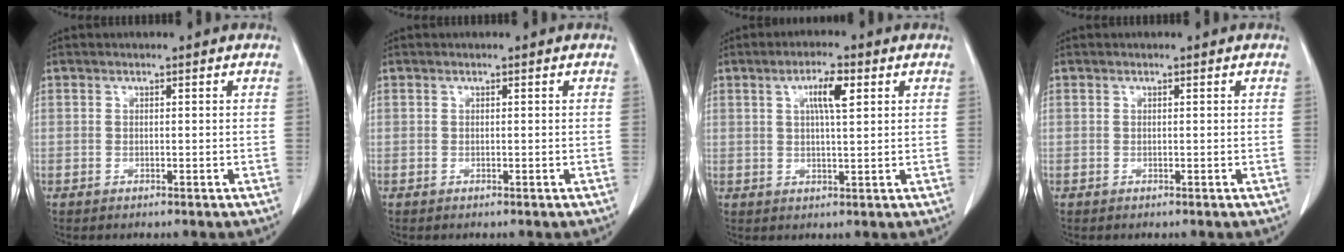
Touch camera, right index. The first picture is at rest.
{"total": 0.0}
{"total": 4.9, "force": [1.8, 0.7, 4.5], "torque": [-0.082, 0.002, 0.031]}
{"total": 0.0}